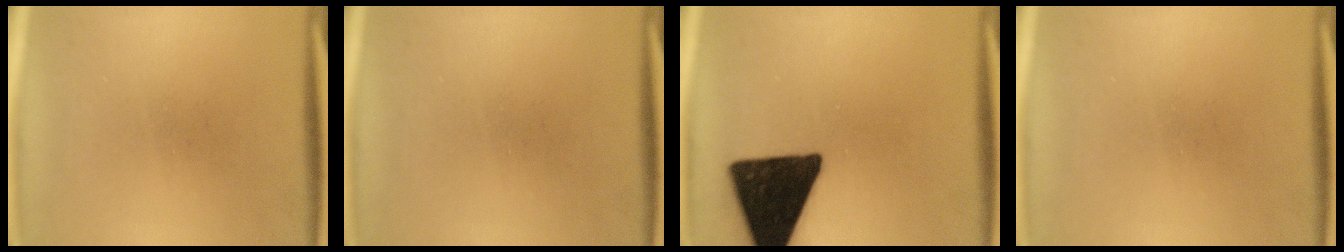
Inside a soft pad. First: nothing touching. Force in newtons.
{"total": 0.0}
{"total": 18.0}
{"total": 0.0}